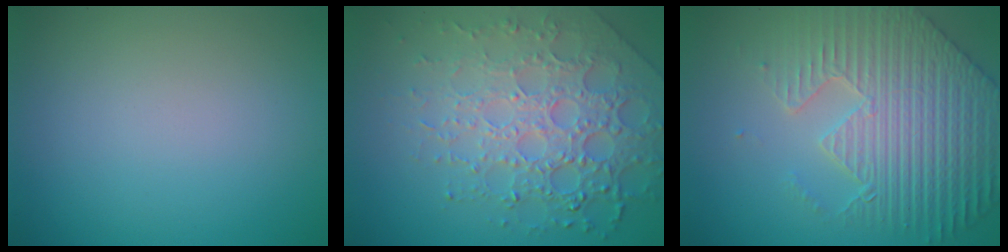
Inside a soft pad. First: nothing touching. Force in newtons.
{"total": 8.0, "press": 5.5, "slide": 5.9}
{"total": 7.3, "press": 6.0, "slide": 4.1}